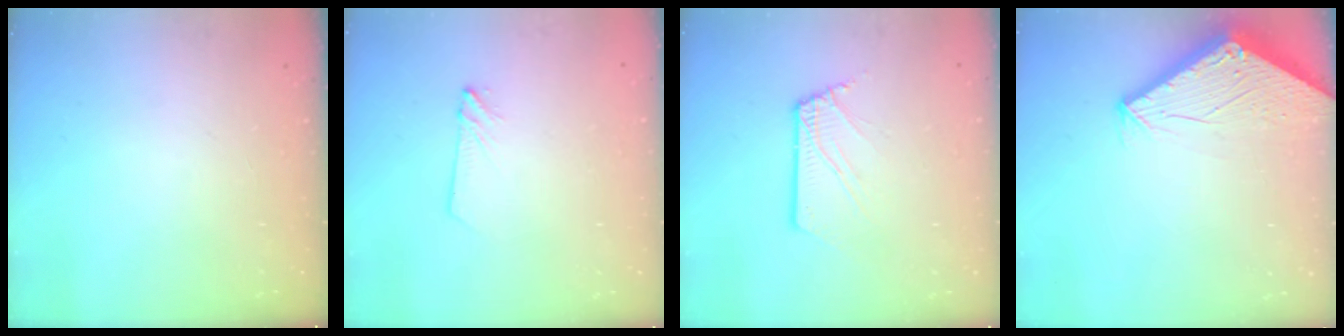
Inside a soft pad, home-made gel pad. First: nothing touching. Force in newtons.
{"total": 2.8, "press": 2.8, "slide": 0.3}
{"total": 2.5, "press": 2.5, "slide": 0.3}
{"total": 2.8, "press": 2.8, "slide": 0.1}